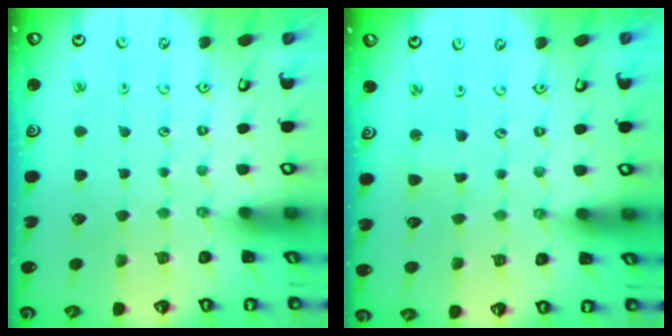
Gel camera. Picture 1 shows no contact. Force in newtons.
{"total": 2.0, "press": 2.0, "slide": 0.3}